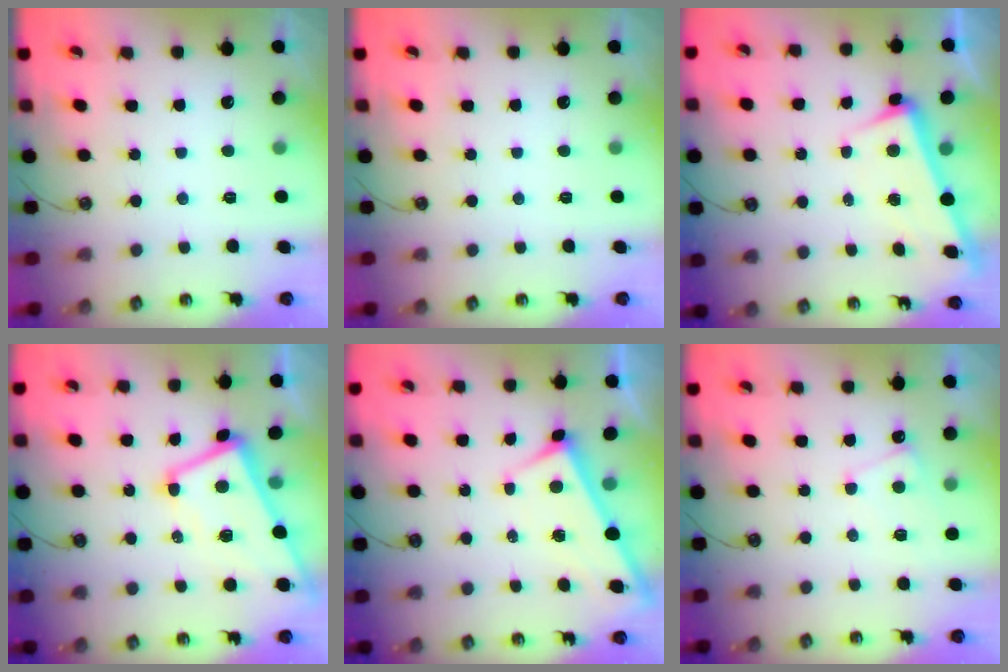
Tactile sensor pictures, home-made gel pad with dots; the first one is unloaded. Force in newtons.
{"total": 0.0}
{"total": 3.5, "press": 3.3, "slide": 1.2}
{"total": 2.7, "press": 2.5, "slide": 1.1}
{"total": 2.6, "press": 2.6, "slide": 0.4}
{"total": 0.9, "press": 0.7, "slide": 0.5}